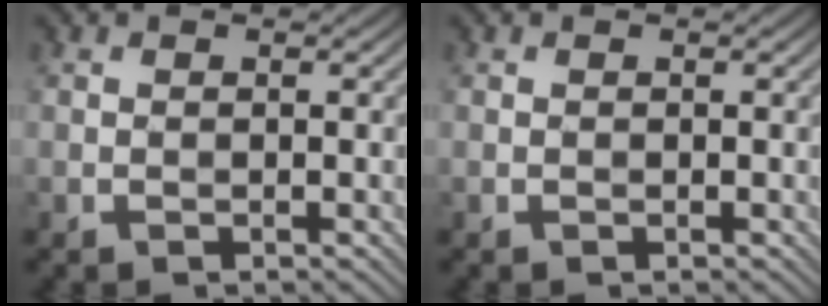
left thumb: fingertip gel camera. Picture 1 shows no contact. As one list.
[{"total": 0.0}]